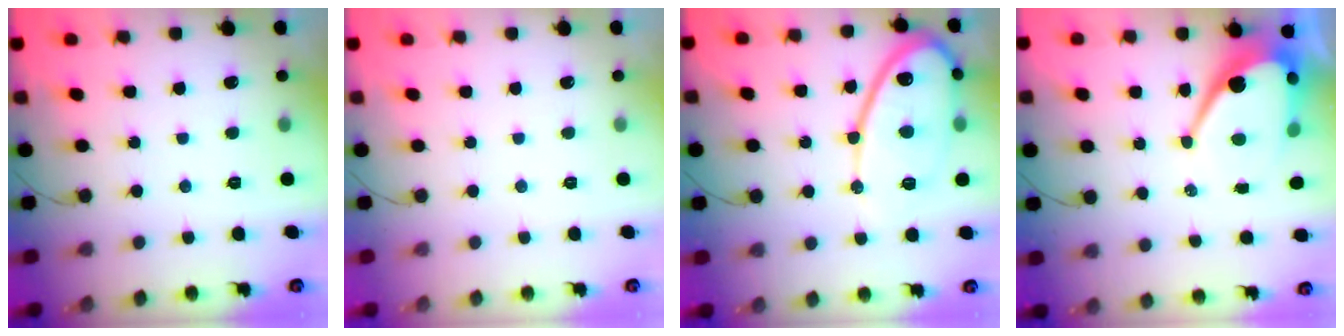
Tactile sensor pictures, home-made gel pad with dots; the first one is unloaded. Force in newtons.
{"total": 0.0}
{"total": 15.4, "press": 15.4, "slide": 1.3}
{"total": 13.4, "press": 13.4, "slide": 1.3}